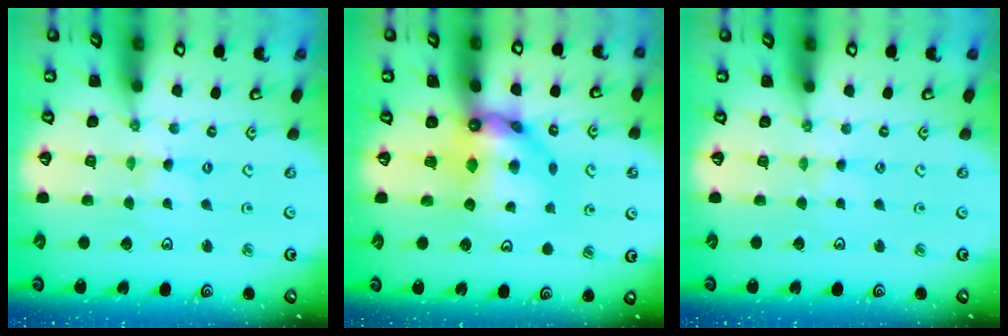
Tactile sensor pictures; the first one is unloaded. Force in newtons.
{"total": 11.2, "press": 11.1, "slide": 1.0}
{"total": 1.3, "press": 1.3, "slide": 0.4}